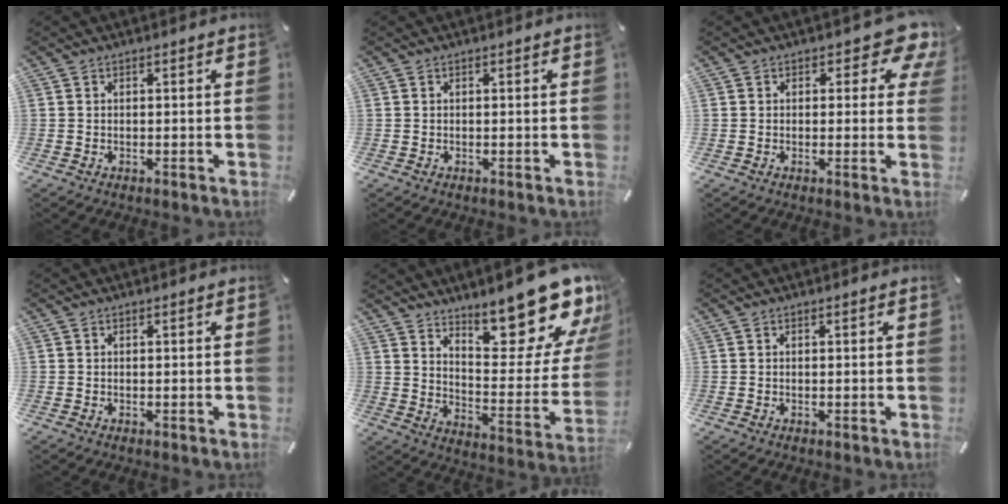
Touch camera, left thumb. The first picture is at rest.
{"total": 0.0}
{"total": 7.6, "force": [3.7, 4.4, 4.9], "torque": [-0.046, -0.024, 0.060]}
{"total": 0.0}
{"total": 21.9, "force": [16.6, 7.6, 12.1], "torque": [-0.132, -0.142, 0.275]}
{"total": 0.0}